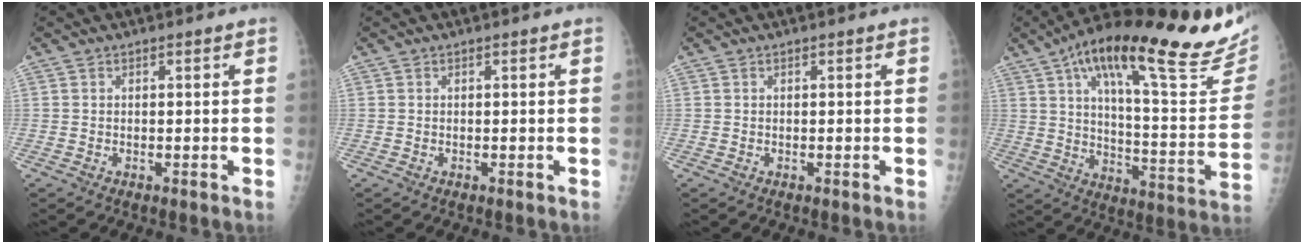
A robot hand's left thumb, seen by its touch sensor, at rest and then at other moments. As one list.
[{"total": 0.0}, {"total": 0.0}, {"total": 30.6, "force": [19.6, 7.9, 22.1], "torque": [-0.300, -0.058, 0.284]}]